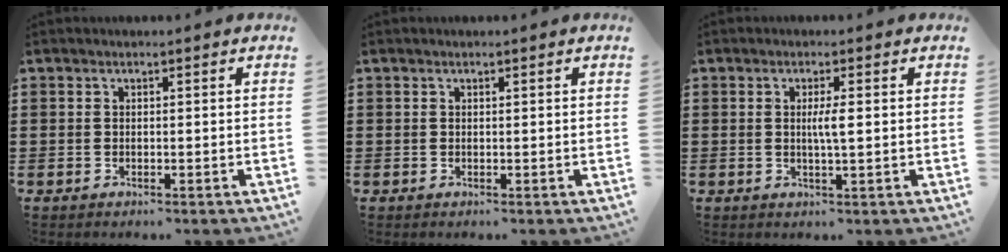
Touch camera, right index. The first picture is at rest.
{"total": 0.0}
{"total": 2.7, "force": [0.2, 0.2, 2.7], "torque": [-0.052, -0.004, 0.001]}